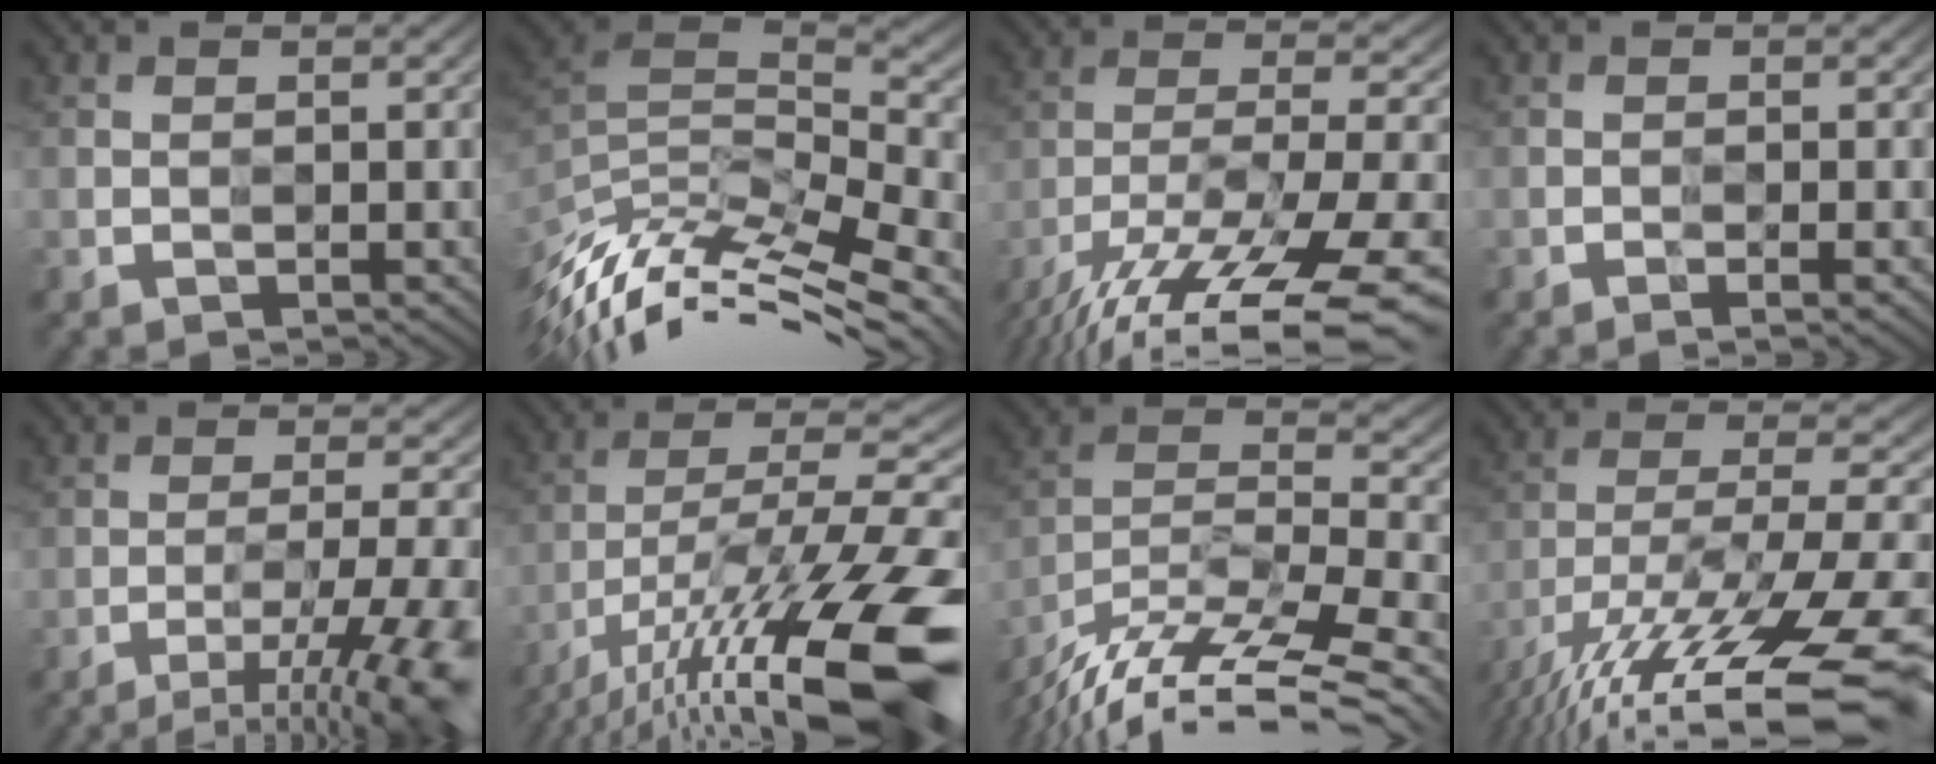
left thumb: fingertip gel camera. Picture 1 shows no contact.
{"total": 13.7, "force": [-7.9, 5.1, 10.0], "torque": [-0.202, 0.032, -0.109]}
{"total": 19.1, "force": [-14.3, 5.6, 11.3], "torque": [-0.213, -0.023, -0.220]}
{"total": 1.3, "force": [-0.6, 0.1, 1.2], "torque": [-0.017, 0.001, -0.011]}
{"total": 12.7, "force": [-8.0, 2.4, 9.5], "torque": [-0.147, -0.005, -0.104]}
{"total": 20.1, "force": [-10.7, 6.2, 15.9], "torque": [-0.281, 0.000, -0.180]}
{"total": 17.1, "force": [-13.6, 4.3, 9.3], "torque": [-0.177, 0.002, -0.223]}
{"total": 18.9, "force": [-12.6, 6.7, 12.3], "torque": [-0.218, -0.004, -0.200]}